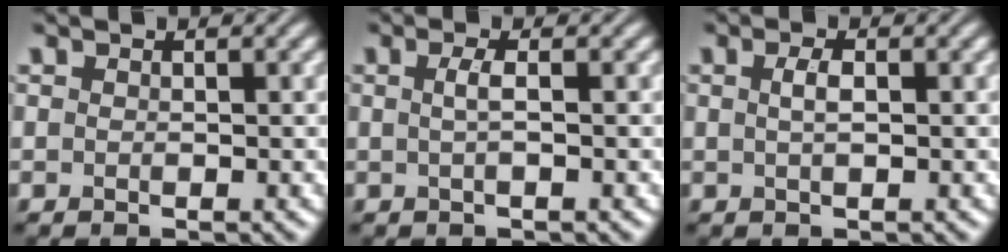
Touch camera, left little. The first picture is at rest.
{"total": 1.4, "force": [0.1, 0.3, 1.3], "torque": [-0.028, 0.004, 0.001]}
{"total": 1.4, "force": [0.2, 0.4, 1.3], "torque": [-0.027, 0.004, 0.004]}